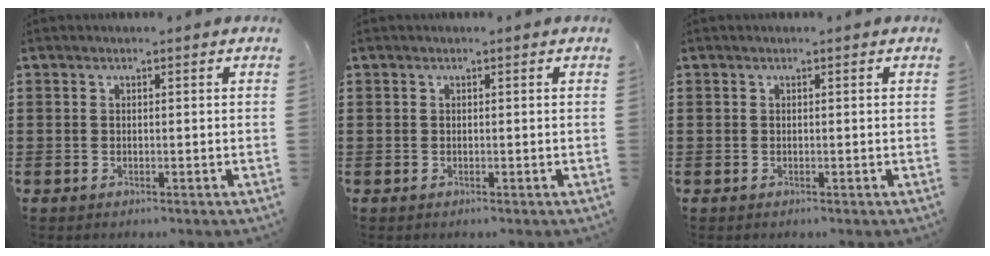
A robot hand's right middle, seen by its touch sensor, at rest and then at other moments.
{"total": 0.0}
{"total": 0.0}